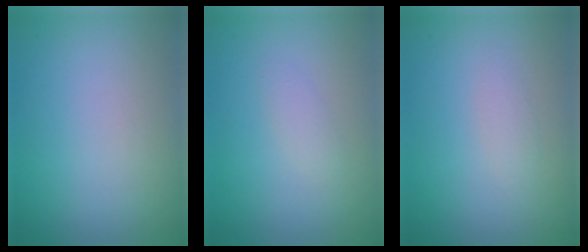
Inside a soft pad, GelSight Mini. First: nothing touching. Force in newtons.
{"total": 1.0, "press": 1.0, "slide": 0.0}
{"total": 0.9, "press": 0.9, "slide": 0.0}